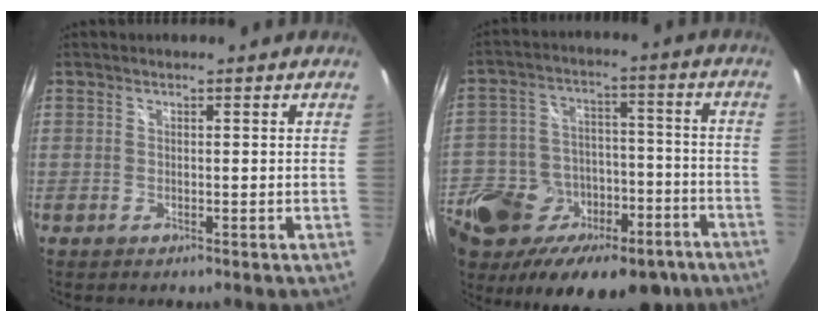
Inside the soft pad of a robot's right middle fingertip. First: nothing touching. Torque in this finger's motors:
{"motor_torque": [1.07, -1.07, 0.93, 0.21]}